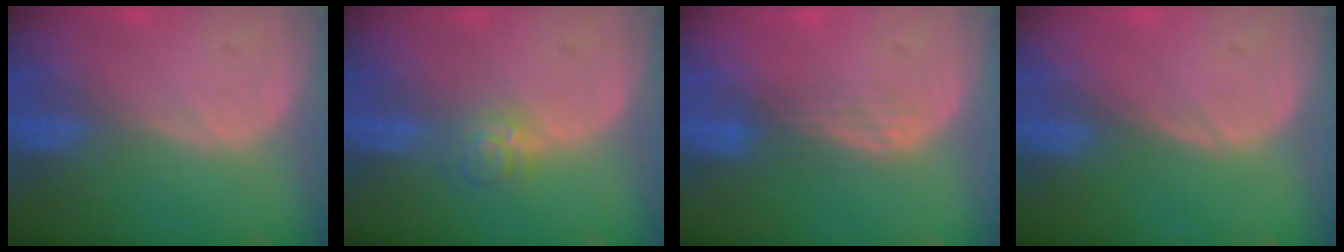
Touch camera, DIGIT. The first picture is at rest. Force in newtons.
{"total": 3.7, "press": 3.5, "slide": 1.4}
{"total": 2.9, "press": 2.5, "slide": 1.5}
{"total": 0.0}